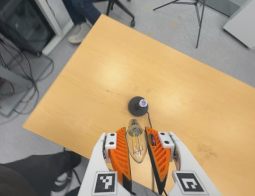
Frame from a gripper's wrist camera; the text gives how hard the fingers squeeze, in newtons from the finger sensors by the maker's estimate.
{"total": 11.0, "left": 10.4, "right": 11.5}